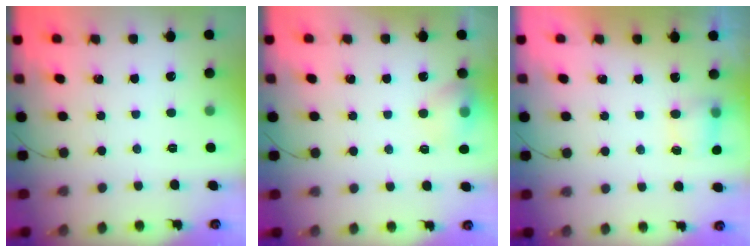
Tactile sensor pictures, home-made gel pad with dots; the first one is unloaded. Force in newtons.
{"total": 9.6, "press": 9.4, "slide": 1.8}
{"total": 6.1, "press": 6.0, "slide": 1.1}